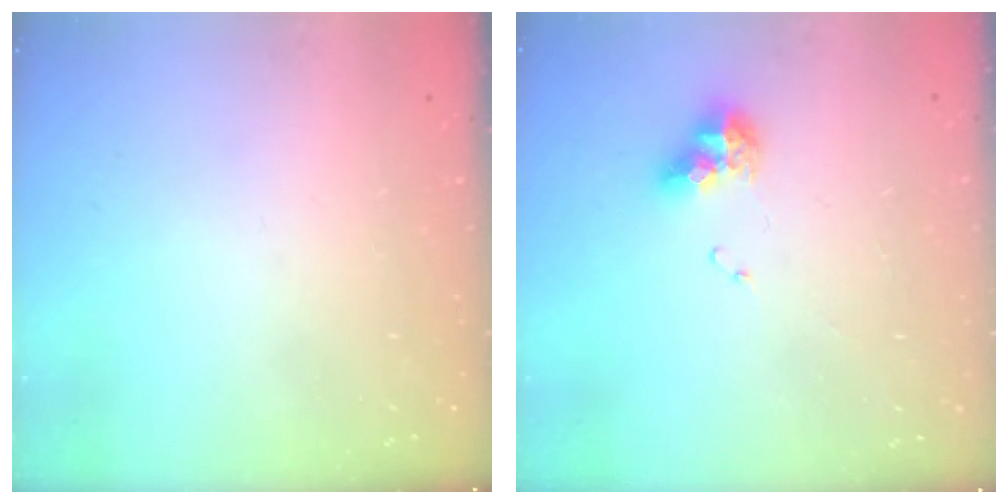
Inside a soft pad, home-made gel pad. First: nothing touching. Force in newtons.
{"total": 9.5, "press": 9.5, "slide": 1.0}